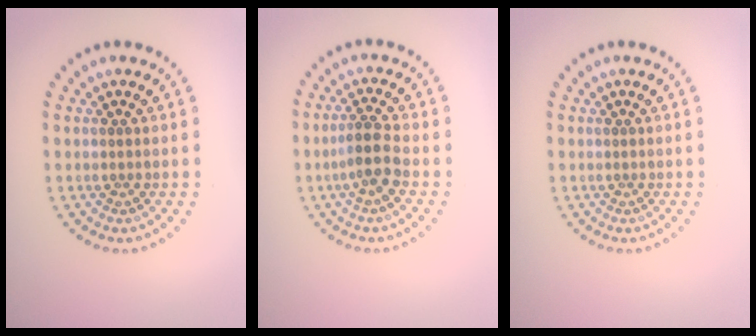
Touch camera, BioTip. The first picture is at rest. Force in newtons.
{"total": 2.7, "press": 2.2, "slide": 1.5}
{"total": 0.0}